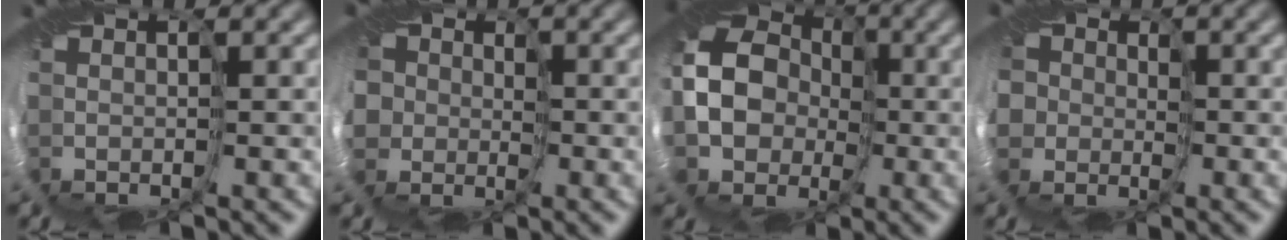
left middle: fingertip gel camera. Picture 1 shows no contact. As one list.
[{"total": 4.6, "force": [0.0, 4.5, 1.2], "torque": [-0.019, 0.000, -0.040]}, {"total": 9.4, "force": [-2.1, 8.0, 4.6], "torque": [-0.080, -0.021, -0.068]}, {"total": 4.4, "force": [0.2, 4.3, 0.9], "torque": [-0.013, -0.002, -0.027]}]